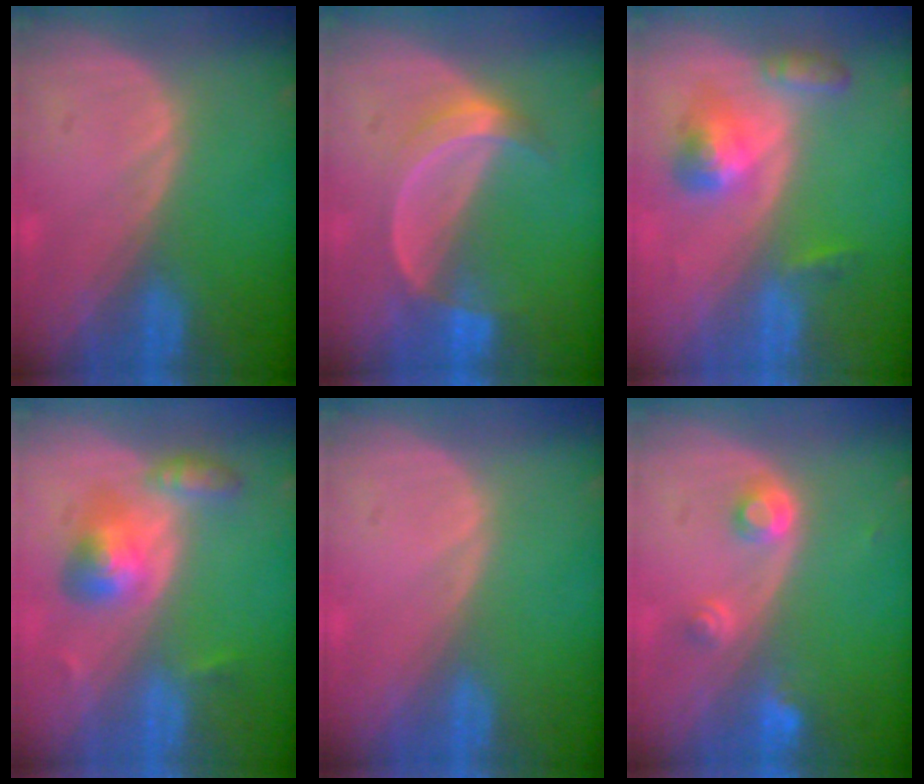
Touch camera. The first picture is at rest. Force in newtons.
{"total": 5.0, "press": 4.9, "slide": 0.7}
{"total": 5.6, "press": 5.1, "slide": 2.3}
{"total": 5.4, "press": 5.3, "slide": 1.4}
{"total": 0.0}
{"total": 2.9, "press": 2.9, "slide": 0.5}